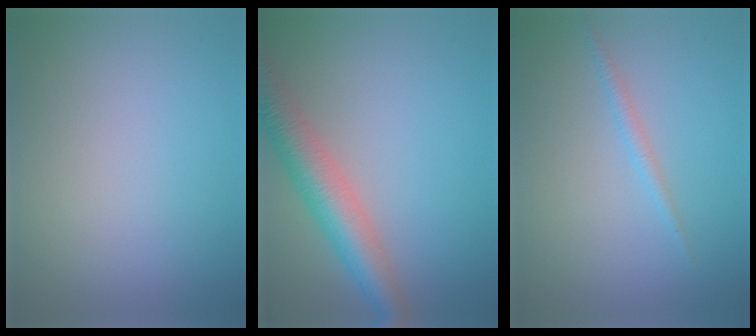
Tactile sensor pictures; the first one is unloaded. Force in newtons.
{"total": 6.2, "press": 6.2, "slide": 0.1}
{"total": 1.1, "press": 1.1, "slide": 0.0}